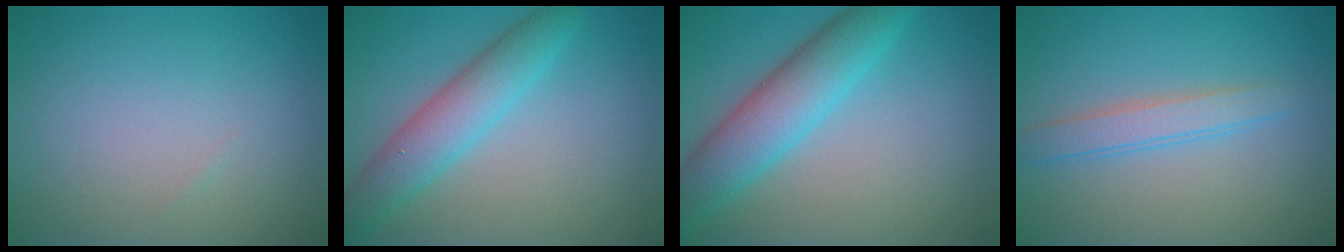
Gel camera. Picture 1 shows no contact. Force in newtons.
{"total": 4.8, "press": 4.8, "slide": 0.1}
{"total": 6.1, "press": 6.1, "slide": 0.1}
{"total": 2.5, "press": 2.5, "slide": 0.0}